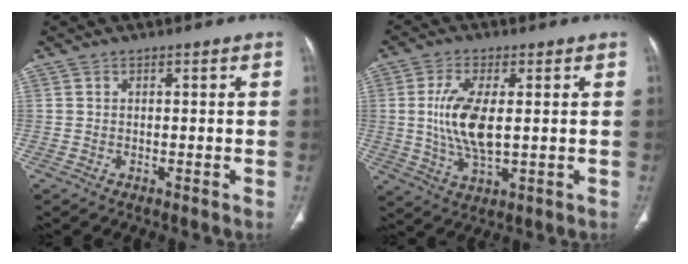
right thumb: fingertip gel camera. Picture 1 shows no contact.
{"total": 10.3, "force": [0.9, 4.2, 9.4], "torque": [-0.196, -0.014, 0.020]}